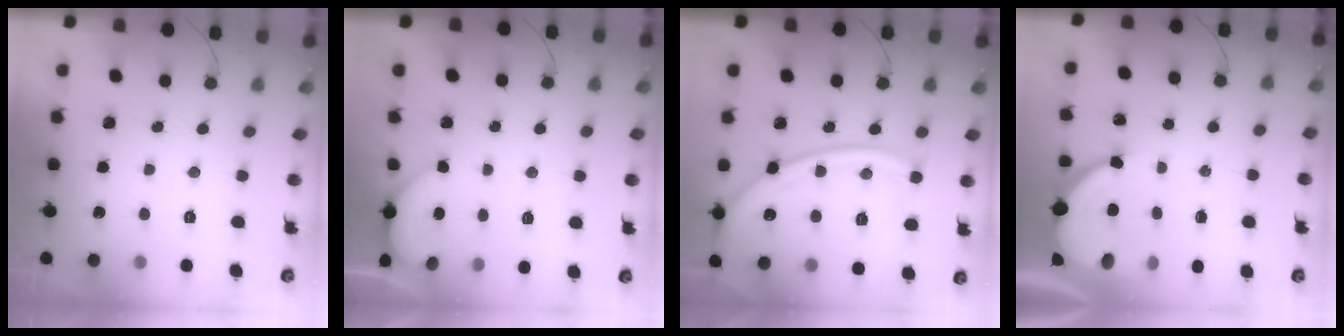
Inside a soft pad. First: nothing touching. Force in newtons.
{"total": 1.4, "press": 1.4, "slide": 0.2}
{"total": 15.7, "press": 15.6, "slide": 2.0}
{"total": 8.5, "press": 8.4, "slide": 1.2}